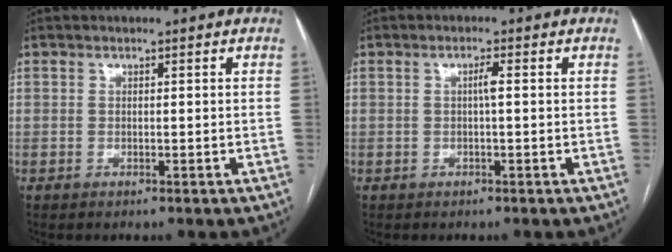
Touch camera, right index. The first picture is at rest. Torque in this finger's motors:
{"motor_torque": [0.28, 0.04, 0.10, 0.03]}